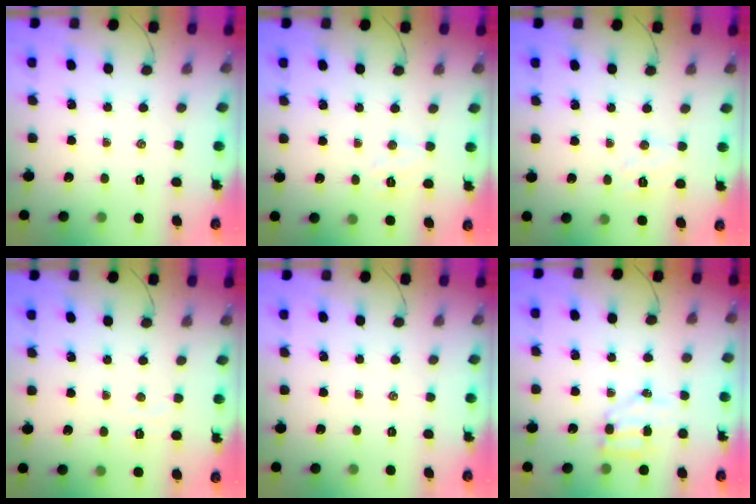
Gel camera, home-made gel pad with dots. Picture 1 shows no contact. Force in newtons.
{"total": 6.0, "press": 5.9, "slide": 1.2}
{"total": 6.3, "press": 6.2, "slide": 1.0}
{"total": 3.0, "press": 2.9, "slide": 0.7}
{"total": 0.0}
{"total": 5.4, "press": 5.3, "slide": 0.7}